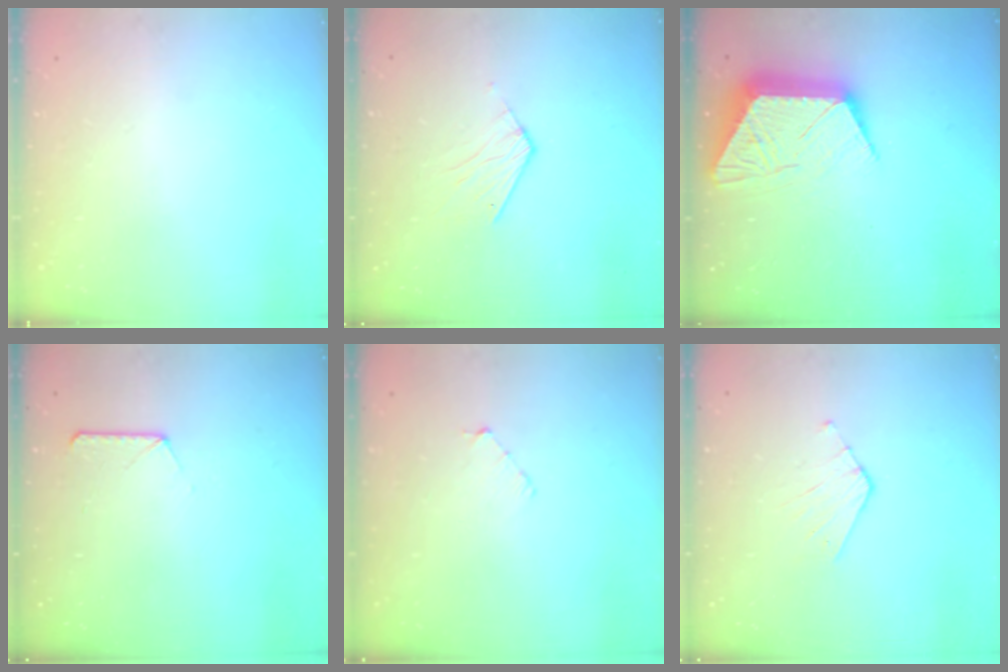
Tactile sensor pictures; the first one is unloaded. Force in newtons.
{"total": 5.3, "press": 5.3, "slide": 0.5}
{"total": 13.3, "press": 13.3, "slide": 0.9}
{"total": 6.9, "press": 6.9, "slide": 0.8}
{"total": 2.9, "press": 2.9, "slide": 0.3}
{"total": 3.4, "press": 3.4, "slide": 0.3}